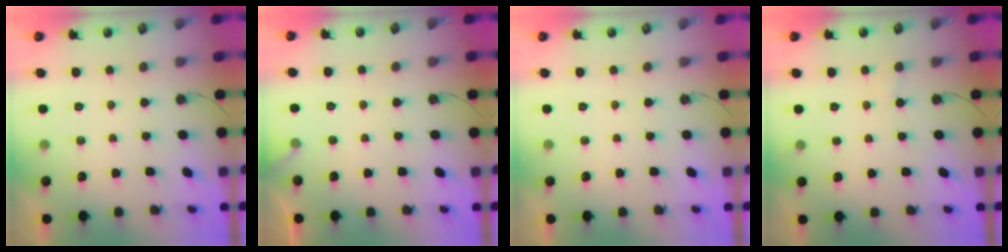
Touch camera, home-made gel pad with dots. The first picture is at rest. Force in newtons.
{"total": 4.6, "press": 4.6, "slide": 0.4}
{"total": 0.0}
{"total": 2.9, "press": 2.9, "slide": 0.2}